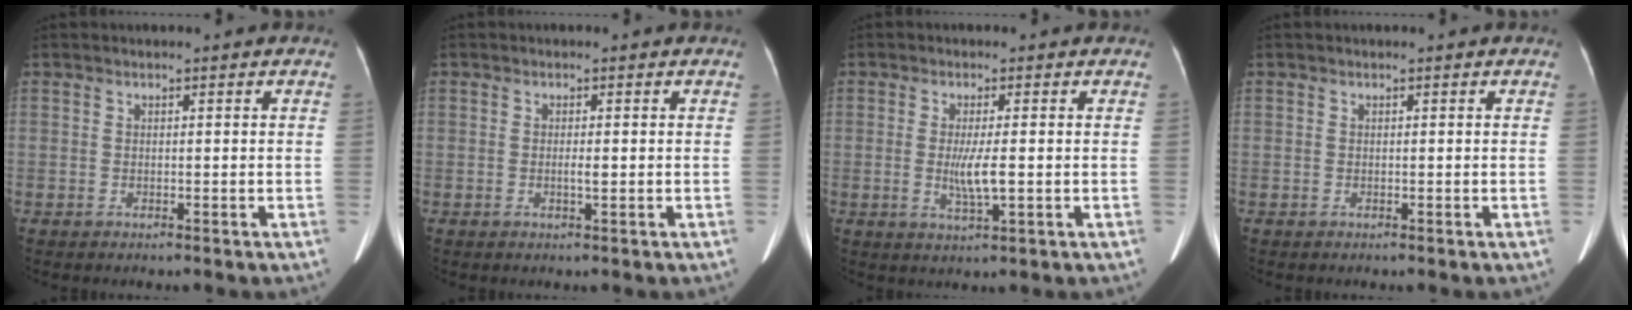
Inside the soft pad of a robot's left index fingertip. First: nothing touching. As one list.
[{"total": 1.3, "force": [-0.2, 0.1, 1.3], "torque": [-0.025, -0.001, -0.003]}, {"total": 4.2, "force": [-0.4, 0.3, 4.1], "torque": [-0.084, -0.009, -0.004]}, {"total": 0.0}]